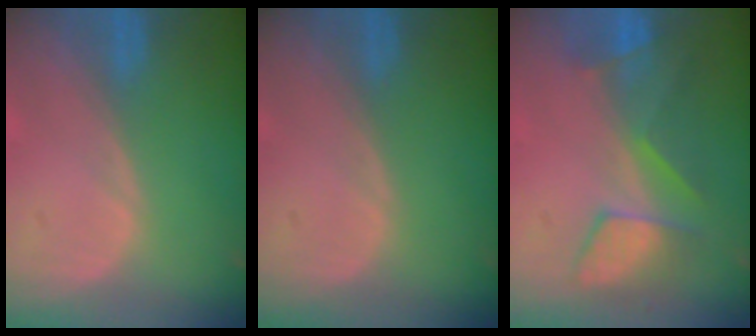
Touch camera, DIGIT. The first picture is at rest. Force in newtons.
{"total": 0.0}
{"total": 7.6, "press": 7.5, "slide": 1.5}